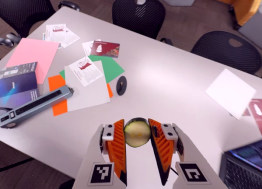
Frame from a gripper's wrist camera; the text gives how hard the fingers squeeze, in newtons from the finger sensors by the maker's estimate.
{"total": 12.1, "left": 12.8, "right": 11.4}